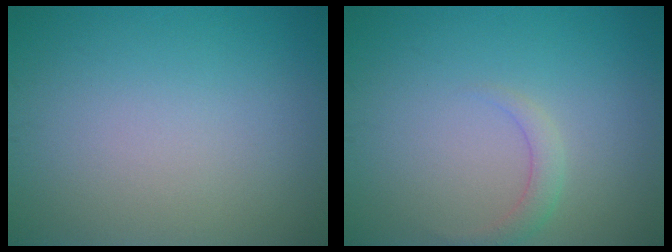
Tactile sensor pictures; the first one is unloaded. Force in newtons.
{"total": 1.5, "press": 1.5, "slide": 0.1}